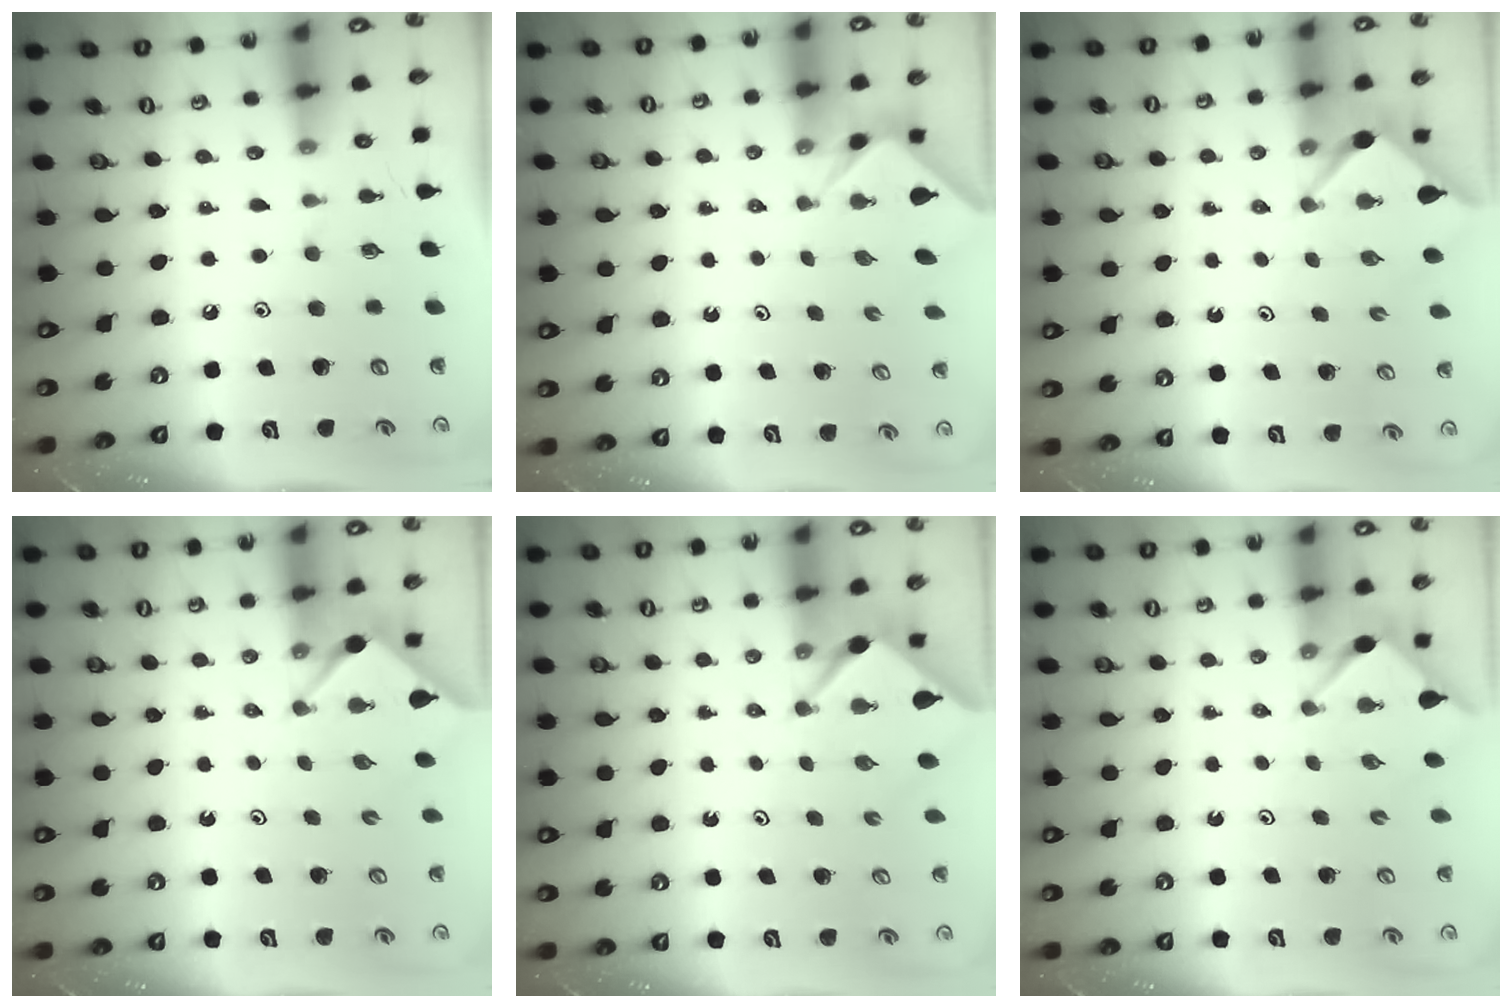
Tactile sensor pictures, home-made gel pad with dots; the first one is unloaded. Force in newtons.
{"total": 2.3, "press": 2.3, "slide": 0.1}
{"total": 2.7, "press": 2.7, "slide": 0.4}
{"total": 2.9, "press": 2.9, "slide": 0.3}
{"total": 2.2, "press": 2.2, "slide": 0.3}
{"total": 2.8, "press": 2.8, "slide": 0.3}